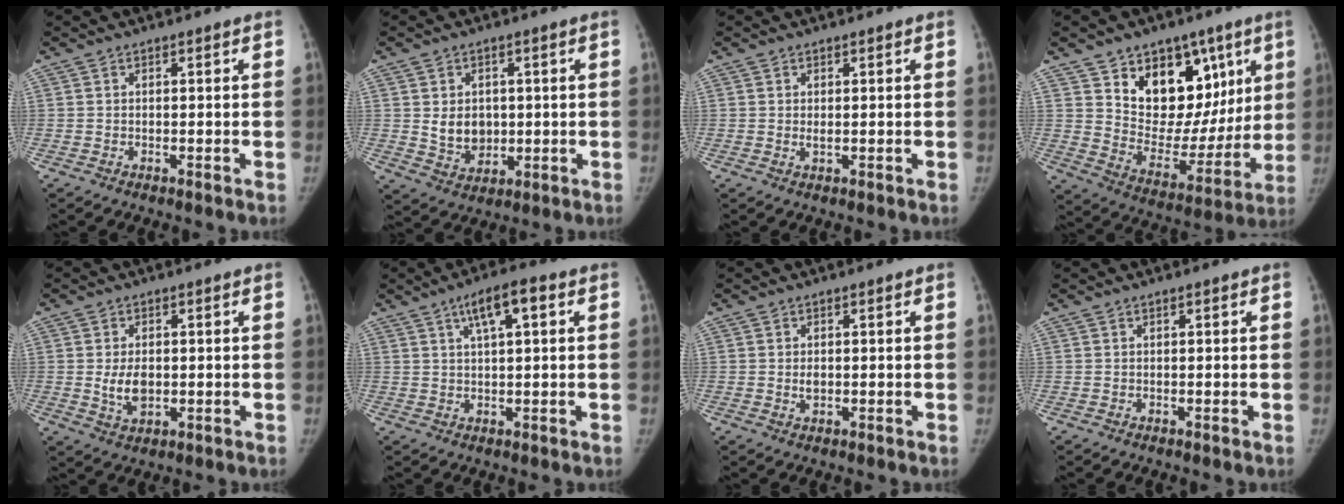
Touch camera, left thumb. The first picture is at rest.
{"total": 6.9, "force": [0.6, 5.5, 4.1], "torque": [-0.036, -0.009, 0.023]}
{"total": 0.9, "force": [0.1, 0.4, 0.8], "torque": [-0.011, -0.003, 0.004]}
{"total": 19.6, "force": [9.4, 13.5, 10.7], "torque": [-0.091, -0.038, 0.160]}
{"total": 5.1, "force": [-0.2, 3.2, 3.9], "torque": [-0.062, -0.005, 0.003]}
{"total": 7.1, "force": [2.8, 2.2, 6.1], "torque": [-0.095, 0.009, 0.043]}
{"total": 1.6, "force": [0.0, 1.1, 1.2], "torque": [-0.014, -0.001, 0.001]}
{"total": 0.0}